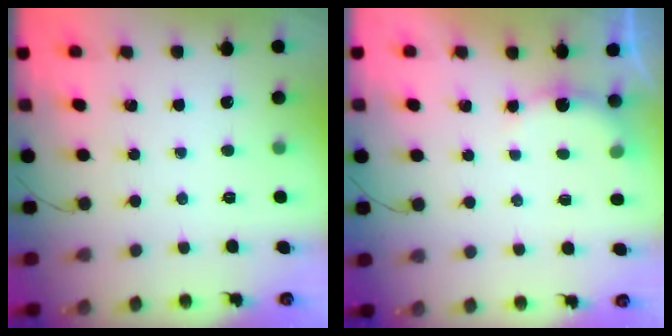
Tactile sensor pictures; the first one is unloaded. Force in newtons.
{"total": 3.9, "press": 3.9, "slide": 0.3}